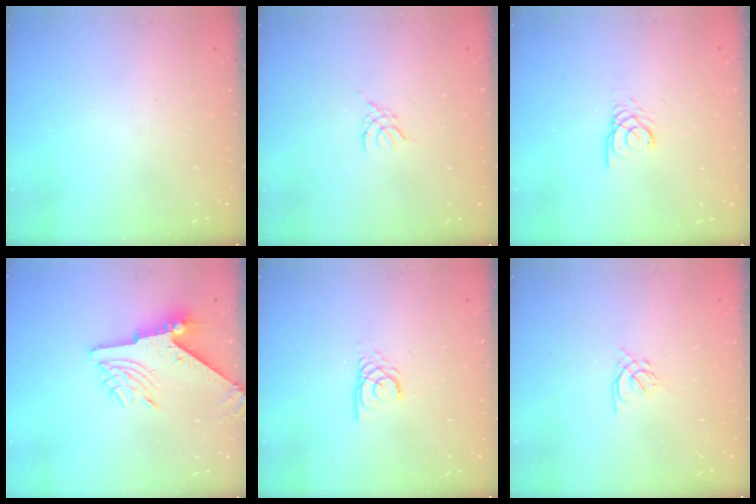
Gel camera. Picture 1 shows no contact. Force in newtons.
{"total": 2.6, "press": 2.5, "slide": 0.6}
{"total": 2.4, "press": 2.4, "slide": 0.1}
{"total": 9.4, "press": 9.4, "slide": 1.2}
{"total": 2.3, "press": 2.3, "slide": 0.1}
{"total": 1.3, "press": 1.1, "slide": 0.6}